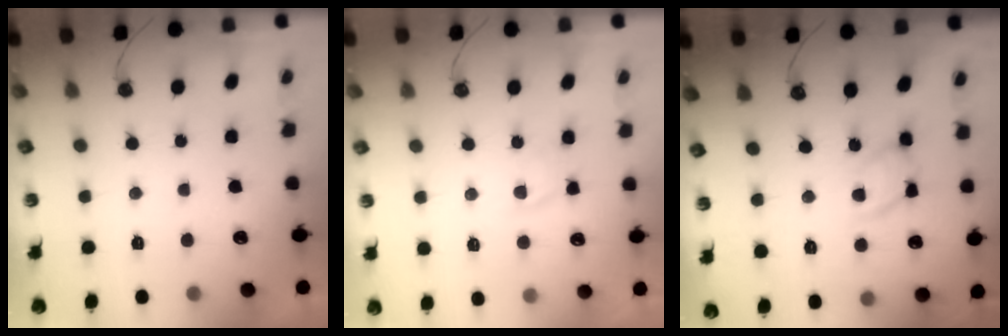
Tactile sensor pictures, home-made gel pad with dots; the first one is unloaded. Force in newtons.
{"total": 7.0, "press": 6.9, "slide": 0.8}
{"total": 12.2, "press": 12.2, "slide": 0.4}